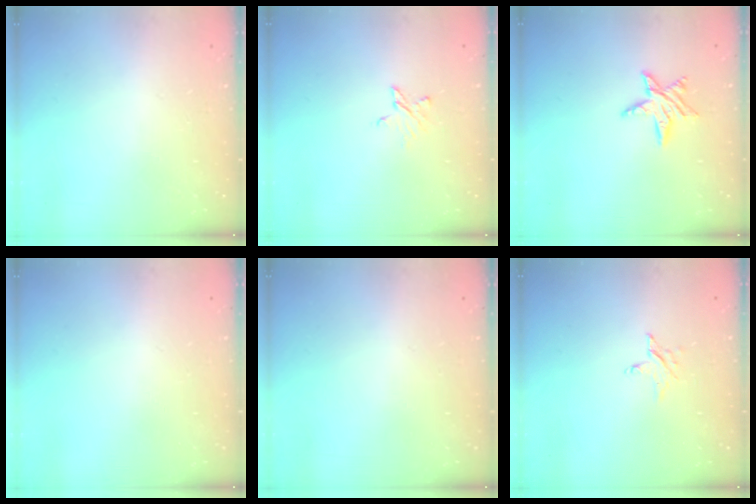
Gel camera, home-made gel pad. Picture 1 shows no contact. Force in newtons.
{"total": 3.5, "press": 3.5, "slide": 0.3}
{"total": 6.9, "press": 6.9, "slide": 0.2}
{"total": 0.0}
{"total": 0.0}
{"total": 2.4, "press": 2.4, "slide": 0.1}